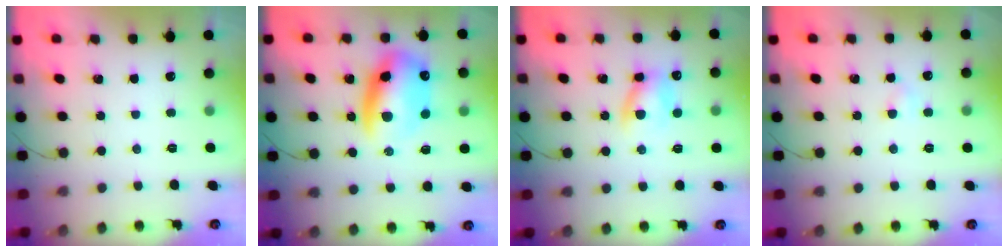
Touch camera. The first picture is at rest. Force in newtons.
{"total": 15.3, "press": 14.7, "slide": 4.1}
{"total": 8.4, "press": 8.2, "slide": 1.6}
{"total": 2.7, "press": 2.6, "slide": 0.9}